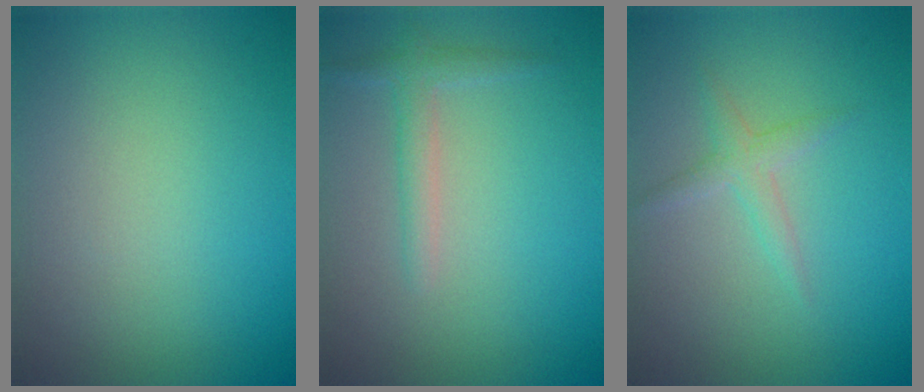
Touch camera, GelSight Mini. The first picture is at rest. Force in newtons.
{"total": 1.8, "press": 1.7, "slide": 0.1}
{"total": 1.6, "press": 1.6, "slide": 0.1}